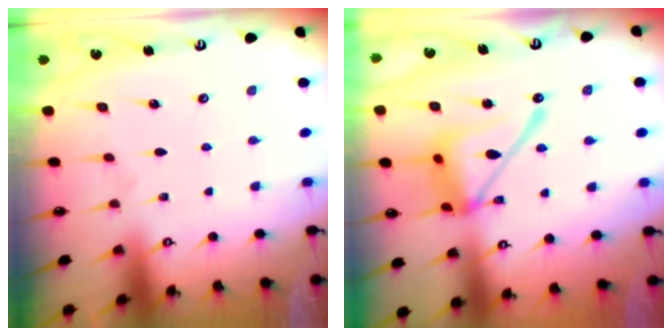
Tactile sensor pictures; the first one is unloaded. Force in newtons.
{"total": 17.0, "press": 17.0, "slide": 1.5}